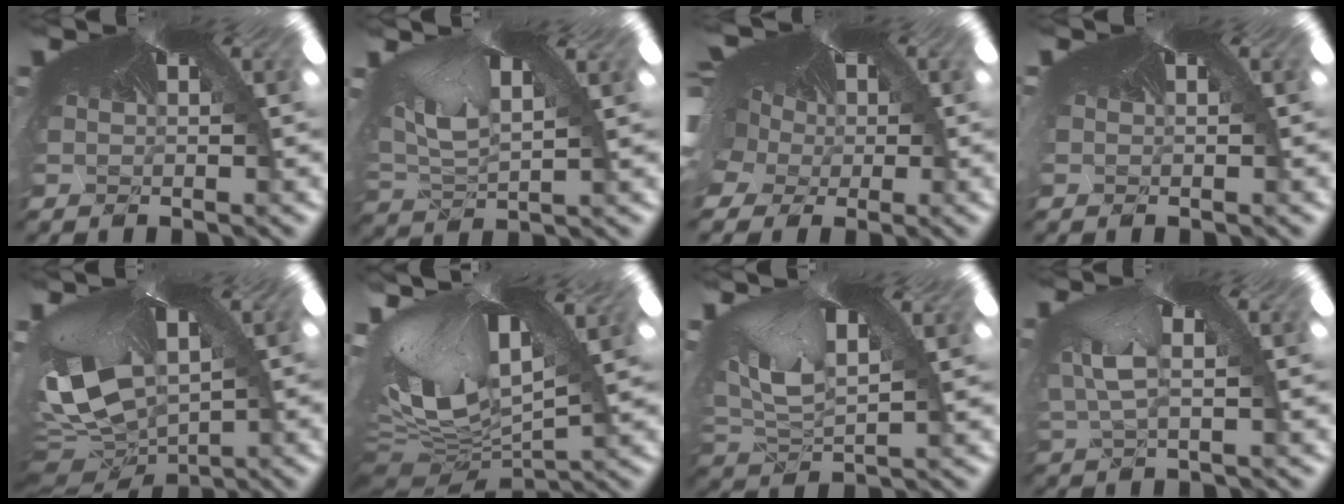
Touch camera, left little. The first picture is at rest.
{"total": 2.4, "force": [-1.8, 1.5, -0.1], "torque": [-0.039, -0.051, 0.009]}
{"total": 3.3, "force": [0.1, 1.8, 2.8], "torque": [-0.068, -0.017, 0.021]}
{"total": 1.2, "force": [-0.1, 0.4, 1.1], "torque": [-0.023, 0.002, 0.000]}
{"total": 5.5, "force": [-4.3, 3.3, 0.8], "torque": [-0.076, -0.107, -0.018]}
{"total": 5.7, "force": [-5.1, 1.7, 1.9], "torque": [-0.081, -0.093, -0.050]}
{"total": 3.3, "force": [-2.4, 2.2, 0.0], "torque": [-0.052, -0.065, 0.000]}
{"total": 3.2, "force": [-3.2, 0.5, -0.4], "torque": [-0.026, -0.054, -0.015]}